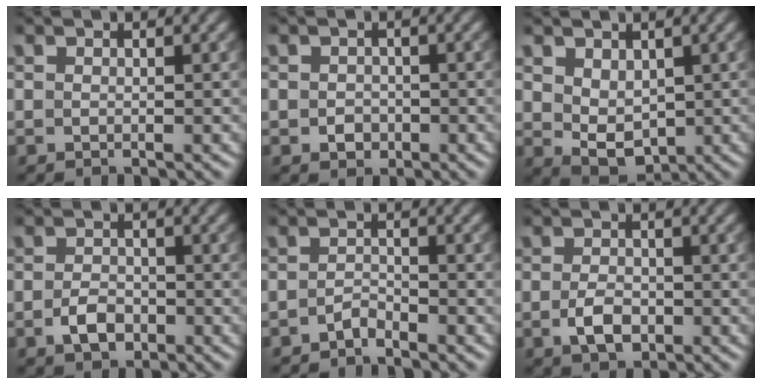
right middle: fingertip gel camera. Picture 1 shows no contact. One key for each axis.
{"total": 1.5, "fx": -0.5, "fy": 1.3, "fz": 0.6, "tx": -0.005, "ty": -0.003, "tz": -0.010}
{"total": 3.5, "fx": 0.8, "fy": 2.4, "fz": 2.5, "tx": -0.048, "ty": -0.007, "tz": 0.022}
{"total": 2.4, "fx": -1.1, "fy": 1.5, "fz": 1.5, "tx": -0.029, "ty": 0.001, "tz": -0.022}
{"total": 1.1, "fx": -1.0, "fy": 0.2, "fz": 0.3, "tx": -0.008, "ty": 0.005, "tz": -0.021}
{"total": 2.7, "fx": -0.9, "fy": 1.6, "fz": 2.0, "tx": -0.039, "ty": -0.002, "tz": -0.017}